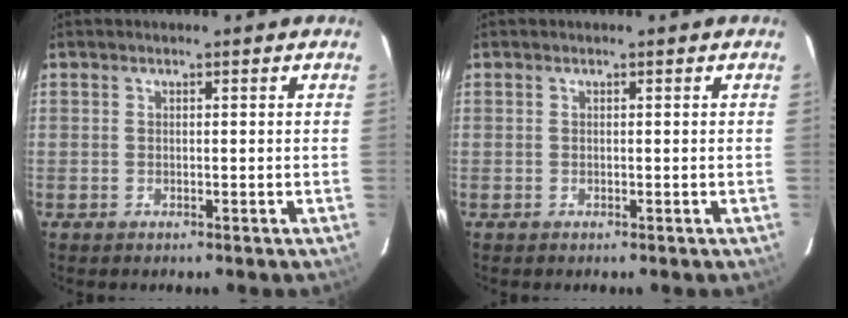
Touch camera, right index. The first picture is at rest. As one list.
[{"total": 0.0}]